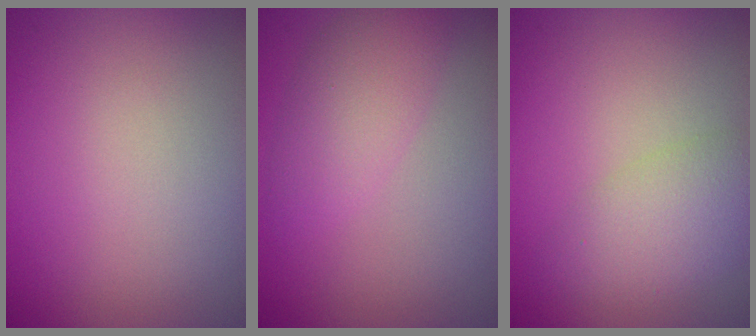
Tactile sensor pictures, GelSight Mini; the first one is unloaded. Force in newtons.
{"total": 3.4, "press": 3.4, "slide": 0.0}
{"total": 4.0, "press": 4.0, "slide": 0.2}